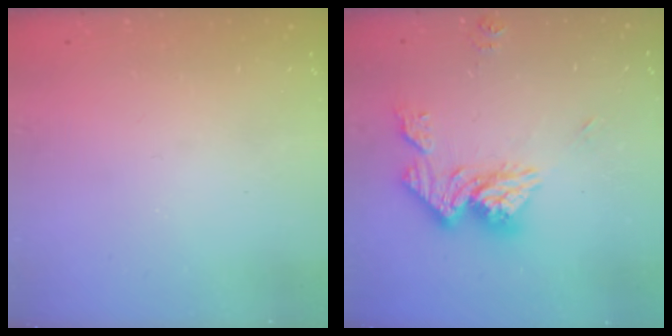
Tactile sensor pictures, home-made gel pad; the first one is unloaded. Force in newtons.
{"total": 14.8, "press": 14.7, "slide": 1.6}